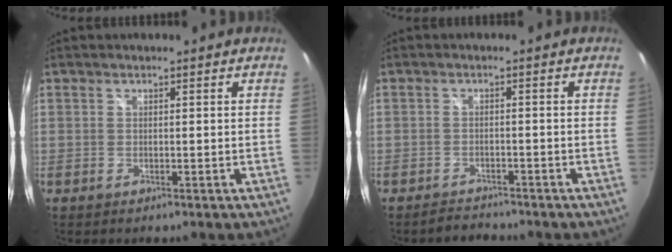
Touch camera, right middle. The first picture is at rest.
{"total": 3.1, "force": [-2.9, 1.1, 0.1], "torque": [-0.014, 0.002, -0.047]}